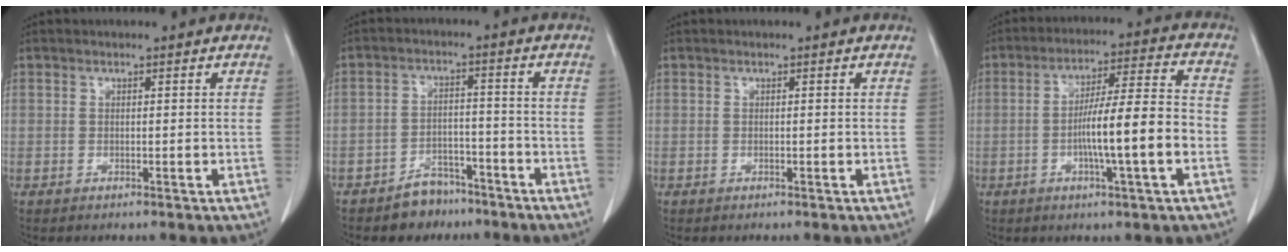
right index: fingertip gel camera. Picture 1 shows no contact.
{"total": 5.6, "force": [-4.4, 3.2, 1.3], "torque": [-0.019, 0.011, -0.067]}
{"total": 0.0}
{"total": 12.1, "force": [-2.8, 0.1, 11.7], "torque": [-0.197, 0.007, -0.051]}